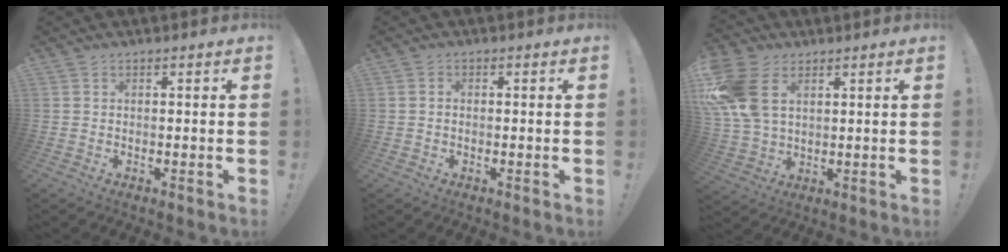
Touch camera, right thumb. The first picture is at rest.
{"total": 1.1, "force": [-0.5, 0.7, 0.6], "torque": [-0.017, 0.005, -0.008]}
{"total": 14.6, "force": [4.9, 9.8, 9.7], "torque": [-0.191, -0.014, 0.094]}